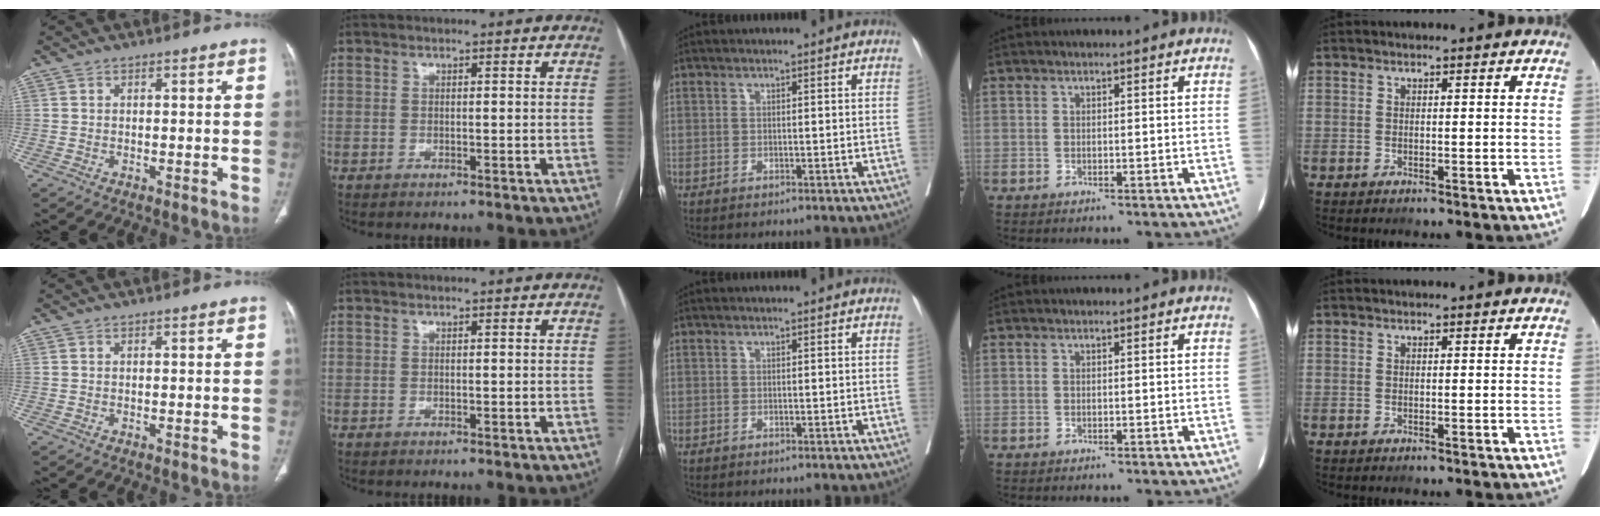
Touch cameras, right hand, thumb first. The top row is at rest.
{}